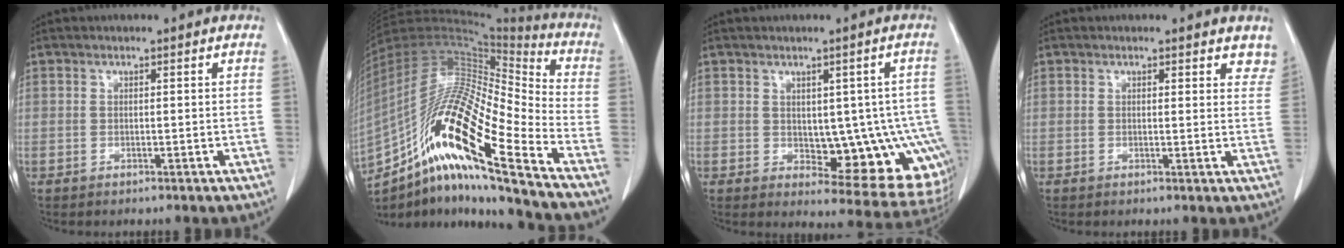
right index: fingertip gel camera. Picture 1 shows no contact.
{"total": 24.1, "force": [-13.7, 2.5, 19.6], "torque": [-0.379, -0.012, -0.247]}
{"total": 12.7, "force": [-1.4, 5.6, 11.3], "torque": [-0.094, 0.010, 0.002]}
{"total": 3.9, "force": [3.4, 1.5, 1.1], "torque": [0.009, -0.010, 0.020]}